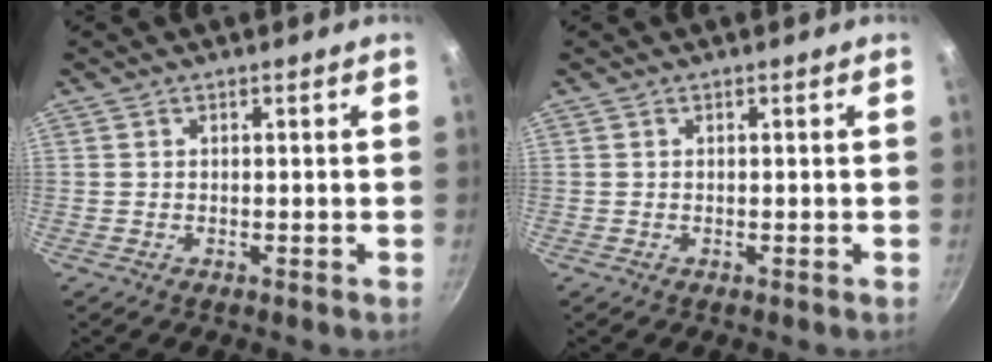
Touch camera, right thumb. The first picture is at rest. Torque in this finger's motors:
{"motor_torque": [0.02, -0.04, 0.20, 0.03, 0.02]}